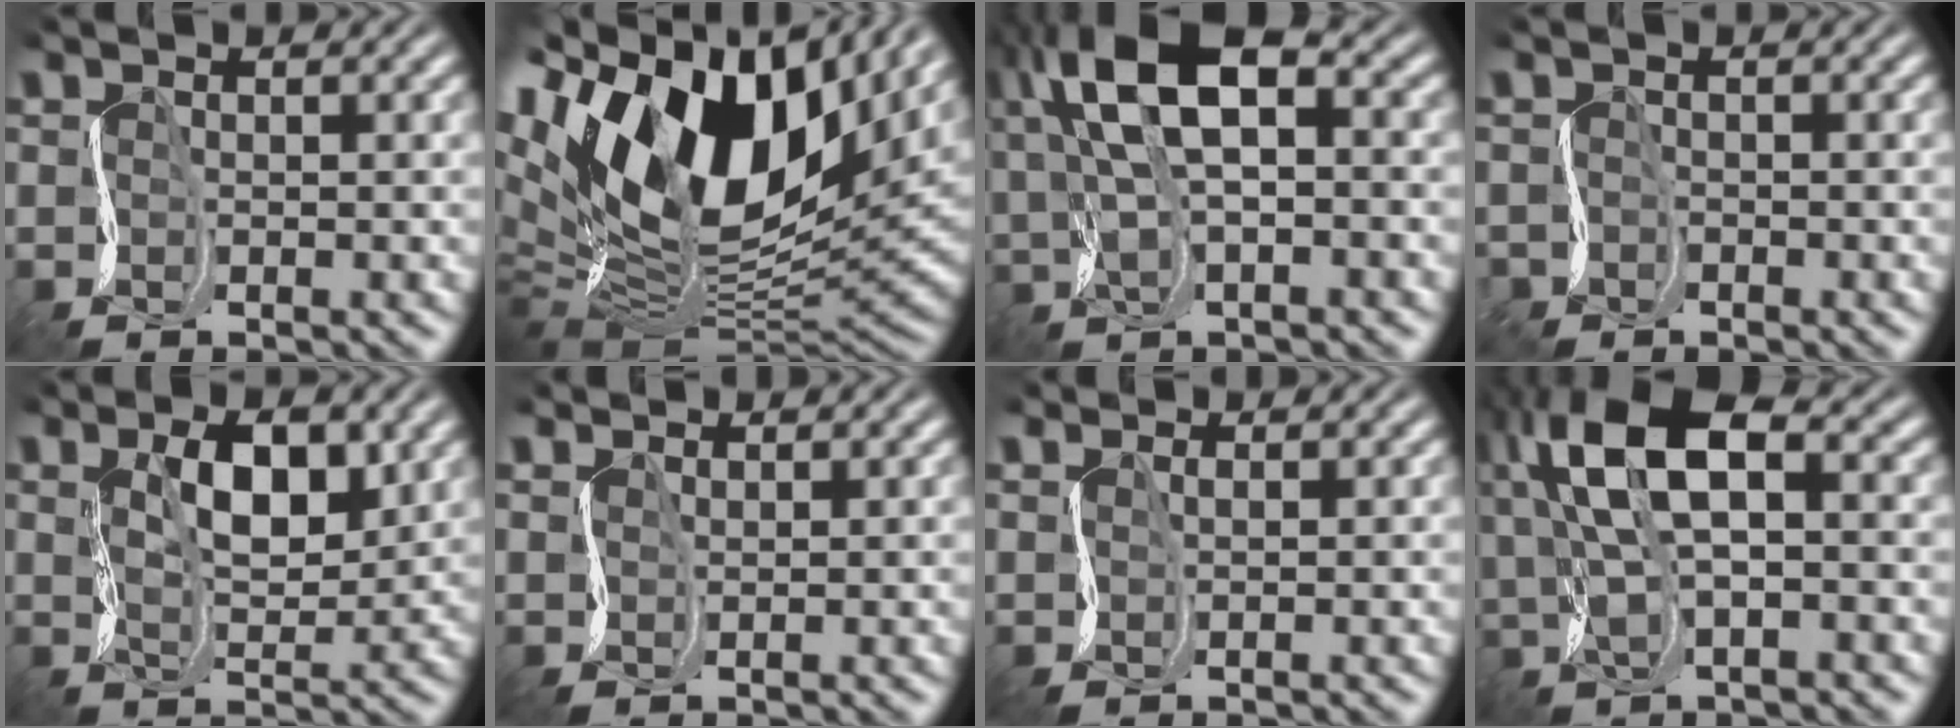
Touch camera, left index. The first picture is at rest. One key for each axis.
{"total": 17.2, "fx": 6.2, "fy": 10.3, "fz": 12.4, "tx": -0.236, "ty": 0.009, "tz": 0.111}
{"total": 10.8, "fx": 3.3, "fy": 4.9, "fz": 9.0, "tx": -0.170, "ty": 0.020, "tz": 0.054}
{"total": 1.1, "fx": -0.6, "fy": 0.9, "fz": -0.3, "tx": 0.015, "ty": -0.001, "tz": -0.011}
{"total": 5.3, "fx": 2.4, "fy": 2.4, "fz": 4.0, "tx": -0.079, "ty": 0.001, "tz": 0.047}
{"total": 1.4, "fx": 1.4, "fy": 0.1, "fz": -0.5, "tx": 0.007, "ty": 0.003, "tz": 0.030}
{"total": 1.2, "fx": 1.1, "fy": 0.3, "fz": 0.2, "tx": 0.001, "ty": 0.004, "tz": 0.026}
{"total": 10.7, "fx": 3.3, "fy": 4.7, "fz": 9.0, "tx": -0.185, "ty": 0.018, "tz": 0.057}